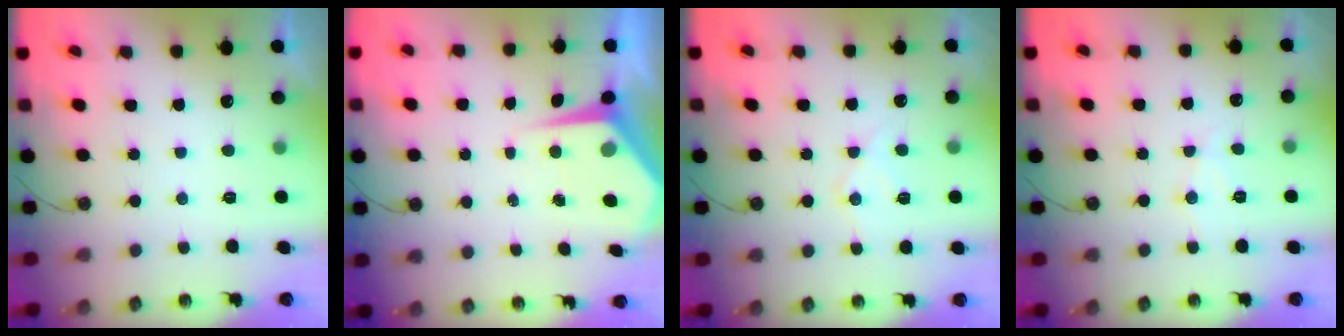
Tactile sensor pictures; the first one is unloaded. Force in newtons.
{"total": 4.9, "press": 4.8, "slide": 0.5}
{"total": 10.0, "press": 10.0, "slide": 0.9}
{"total": 7.6, "press": 7.5, "slide": 0.8}